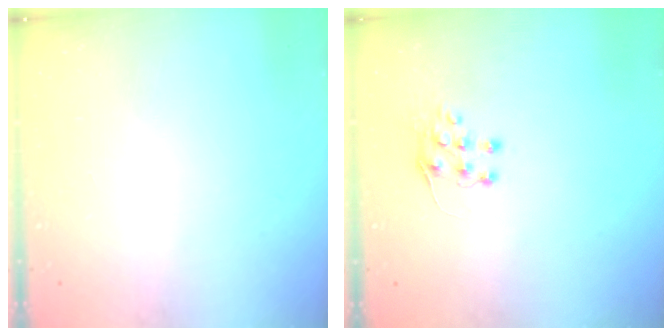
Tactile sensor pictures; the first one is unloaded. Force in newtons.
{"total": 6.0, "press": 5.9, "slide": 0.7}